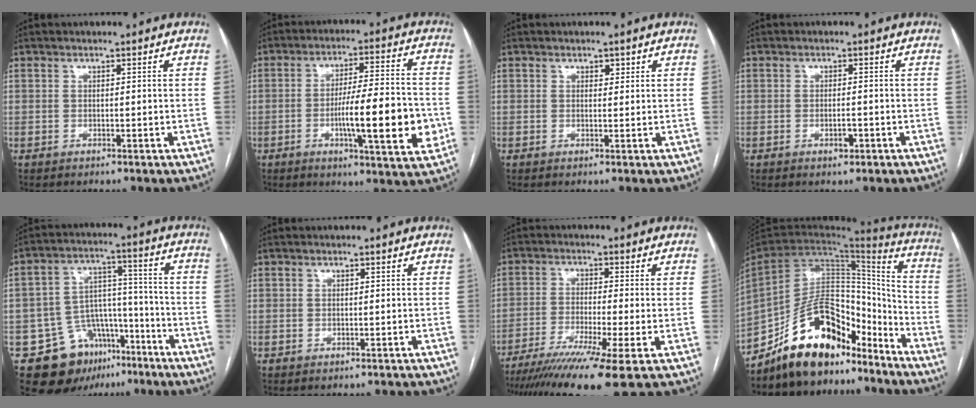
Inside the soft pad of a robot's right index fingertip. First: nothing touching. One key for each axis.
{"total": 14.6, "fx": -3.3, "fy": 1.7, "fz": 14.1, "tx": -0.217, "ty": -0.003, "tz": -0.050}
{"total": 1.2, "fx": 0.7, "fy": 0.7, "fz": 0.7, "tx": -0.008, "ty": 0.000, "tz": 0.008}
{"total": 1.8, "fx": -0.7, "fy": 0.6, "fz": 1.5, "tx": -0.026, "ty": 0.000, "tz": -0.009}
{"total": 13.8, "fx": -8.2, "fy": 9.7, "fz": 5.4, "tx": -0.079, "ty": 0.059, "tz": -0.117}
{"total": 0.7, "fx": -0.5, "fy": 0.5, "fz": 0.0, "tx": 0.002, "ty": 0.004, "tz": -0.006}
{"total": 12.5, "fx": -8.6, "fy": -1.4, "fz": 9.0, "tx": -0.154, "ty": -0.034, "tz": -0.139}
{"total": 17.5, "fx": -13.8, "fy": 7.4, "fz": 7.8, "tx": -0.137, "ty": 0.054, "tz": -0.235}